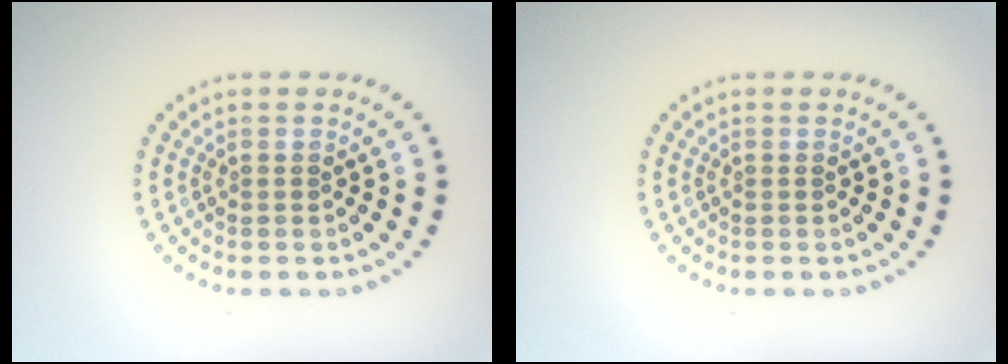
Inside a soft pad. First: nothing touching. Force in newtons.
{"total": 0.0}